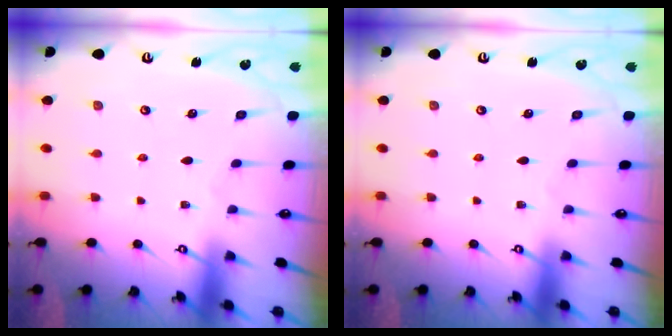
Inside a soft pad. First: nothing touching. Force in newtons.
{"total": 0.0}